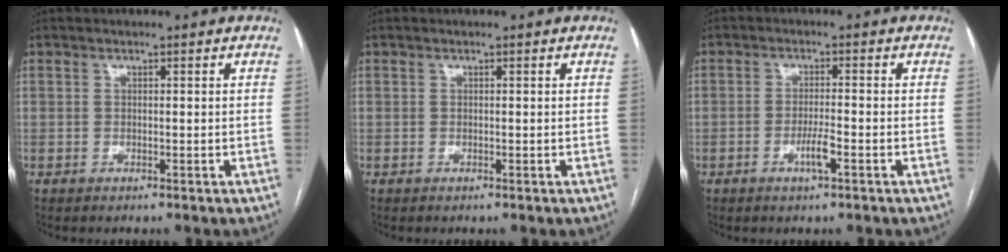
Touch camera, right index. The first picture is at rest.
{"total": 0.0}
{"total": 3.2, "force": [-1.5, 0.2, 2.8], "torque": [-0.054, -0.002, -0.028]}